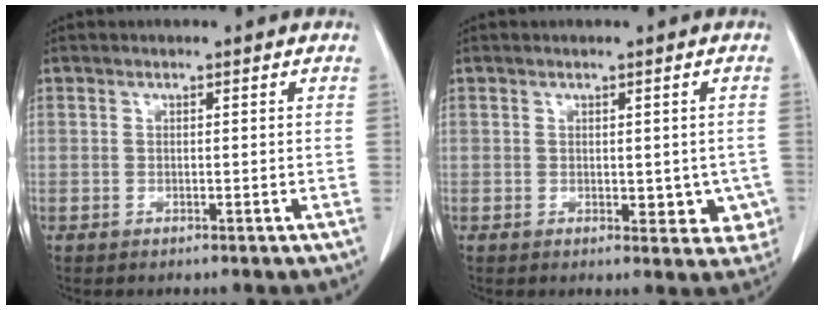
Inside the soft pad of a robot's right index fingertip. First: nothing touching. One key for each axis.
{"total": 5.0, "fx": -0.6, "fy": 3.0, "fz": 3.9, "tx": -0.017, "ty": -0.001, "tz": -0.001}